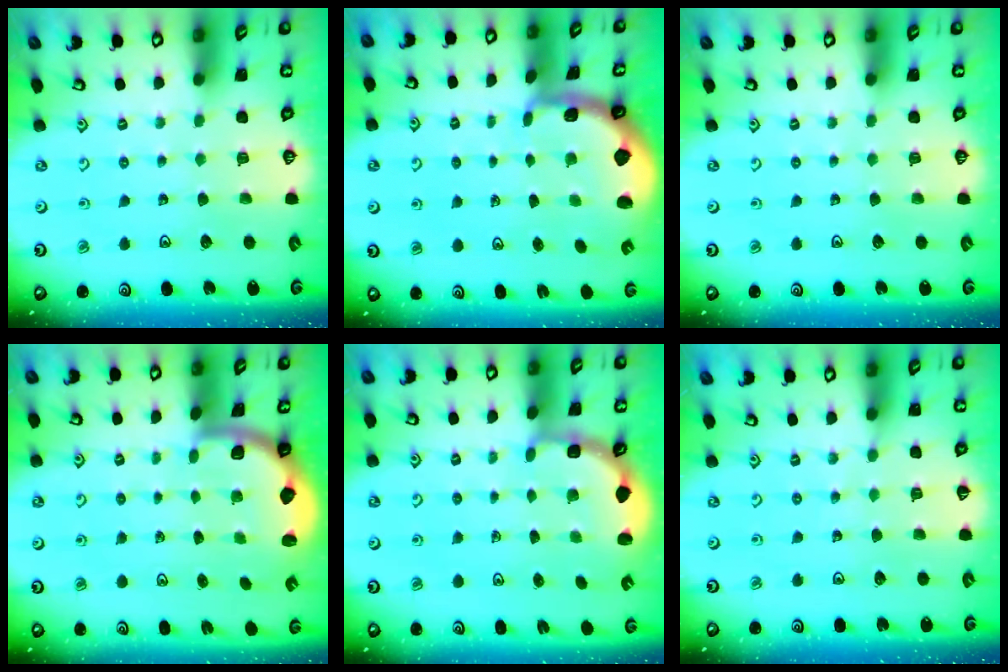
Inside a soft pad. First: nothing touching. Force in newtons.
{"total": 1.0, "press": 0.9, "slide": 0.4}
{"total": 0.0}
{"total": 2.0, "press": 1.9, "slide": 0.5}
{"total": 2.9, "press": 2.5, "slide": 1.4}
{"total": 1.7, "press": 1.7, "slide": 0.2}